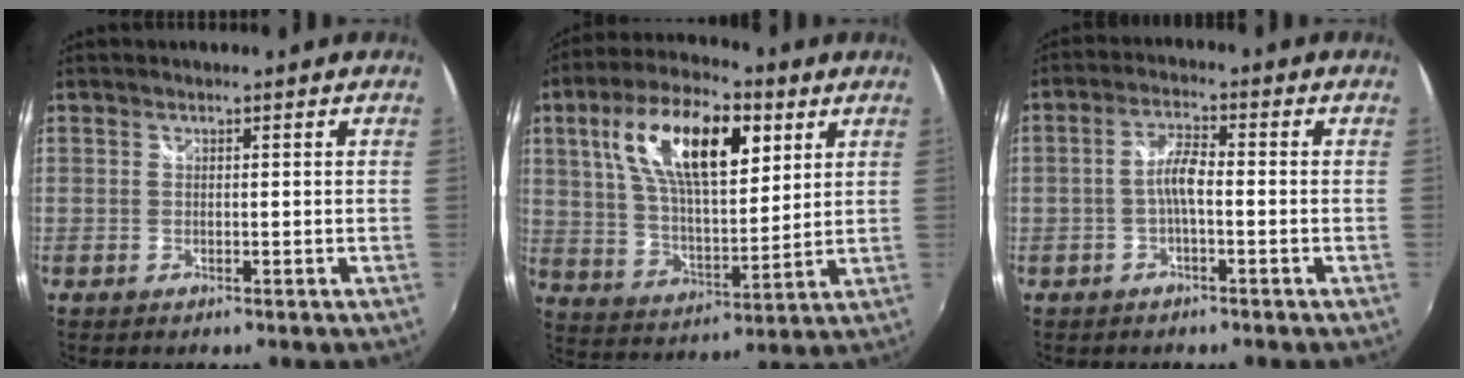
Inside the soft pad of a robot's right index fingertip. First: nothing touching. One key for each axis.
{"total": 18.8, "fx": 7.5, "fy": 8.0, "fz": 15.3, "tx": -0.275, "ty": 0.023, "tz": 0.133}
{"total": 4.0, "fx": -1.1, "fy": 0.9, "fz": 3.7, "tx": -0.076, "ty": 0.010, "tz": -0.023}